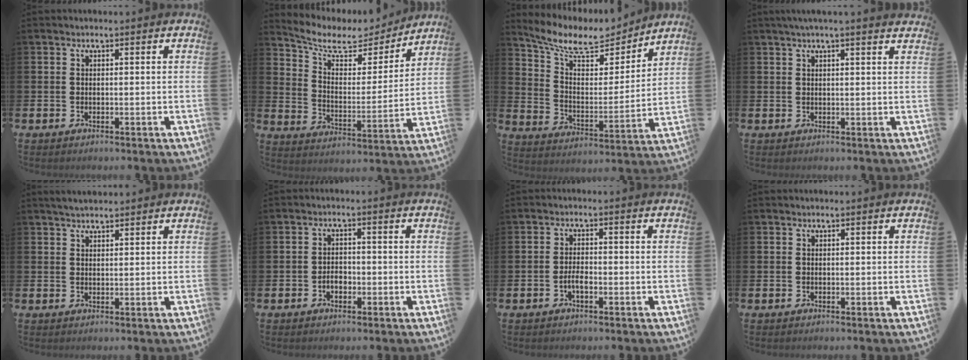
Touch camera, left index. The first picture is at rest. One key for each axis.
{"total": 8.1, "fx": 7.0, "fy": 3.1, "fz": 2.8, "tx": -0.092, "ty": -0.044, "tz": 0.117}
{"total": 9.4, "fx": 8.3, "fy": 3.0, "fz": 3.2, "tx": -0.105, "ty": -0.053, "tz": 0.144}
{"total": 2.2, "fx": 2.0, "fy": -0.4, "fz": 0.9, "tx": -0.014, "ty": -0.005, "tz": 0.035}
{"total": 2.5, "fx": 2.4, "fy": 0.6, "fz": 0.7, "tx": -0.012, "ty": -0.002, "tz": 0.042}
{"total": 2.0, "fx": -0.8, "fy": 1.4, "fz": 1.2, "tx": -0.011, "ty": -0.001, "tz": -0.021}
{"total": 2.1, "fx": -0.9, "fy": 0.9, "fz": 1.7, "tx": -0.028, "ty": 0.002, "tz": -0.018}
{"total": 0.0}